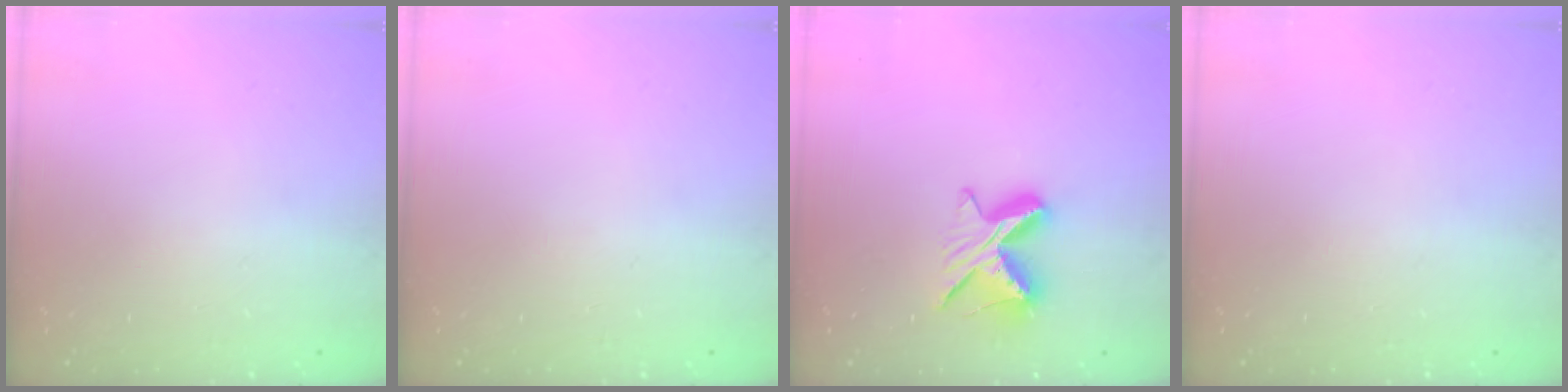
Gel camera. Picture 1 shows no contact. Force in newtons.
{"total": 0.0}
{"total": 9.0, "press": 9.0, "slide": 0.7}
{"total": 0.0}